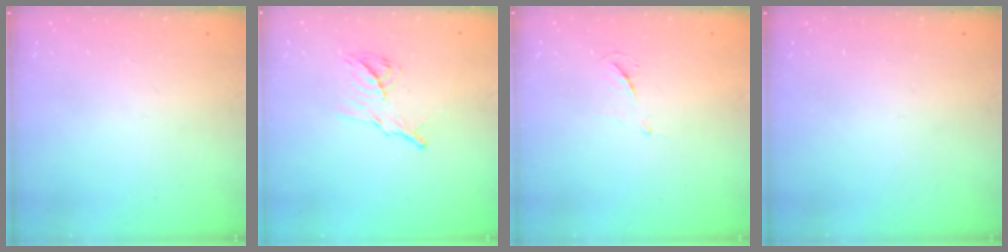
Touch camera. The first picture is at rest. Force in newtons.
{"total": 10.0, "press": 10.0, "slide": 0.1}
{"total": 4.9, "press": 4.9, "slide": 0.7}
{"total": 0.0}